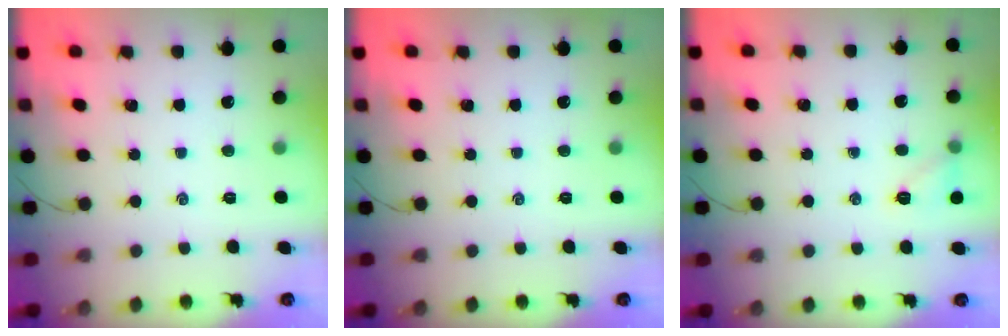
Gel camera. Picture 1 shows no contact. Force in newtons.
{"total": 0.0}
{"total": 7.0, "press": 6.8, "slide": 1.6}